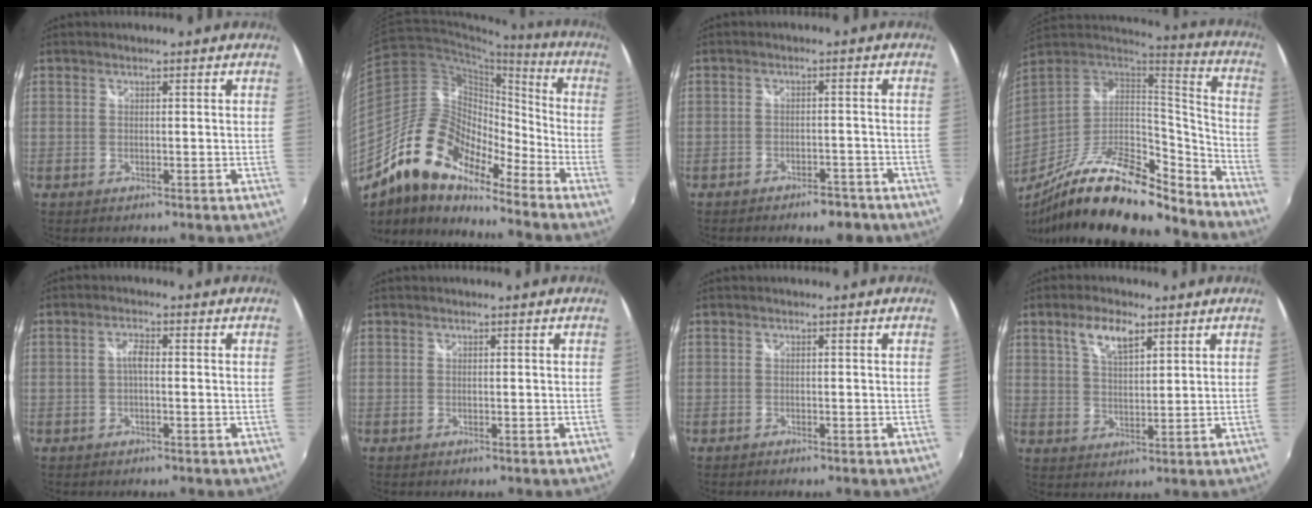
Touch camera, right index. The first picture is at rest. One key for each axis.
{"total": 17.1, "fx": -12.9, "fy": 6.6, "fz": 9.0, "tx": -0.162, "ty": 0.003, "tz": -0.255}
{"total": 6.0, "fx": -4.7, "fy": 2.7, "fz": 2.6, "tx": -0.052, "ty": 0.004, "tz": -0.057}
{"total": 26.0, "fx": -19.2, "fy": 8.3, "fz": 15.4, "tx": -0.260, "ty": -0.020, "tz": -0.318}
{"total": 2.0, "fx": -0.3, "fy": 0.7, "fz": 1.9, "tx": -0.037, "ty": 0.007, "tz": -0.007}
{"total": 0.0}
{"total": 0.6, "fx": -0.5, "fy": 0.2, "fz": 0.2, "tx": -0.007, "ty": -0.003, "tz": -0.010}
{"total": 6.5, "fx": 3.6, "fy": 2.6, "fz": 4.7, "tx": -0.084, "ty": 0.009, "tz": 0.067}